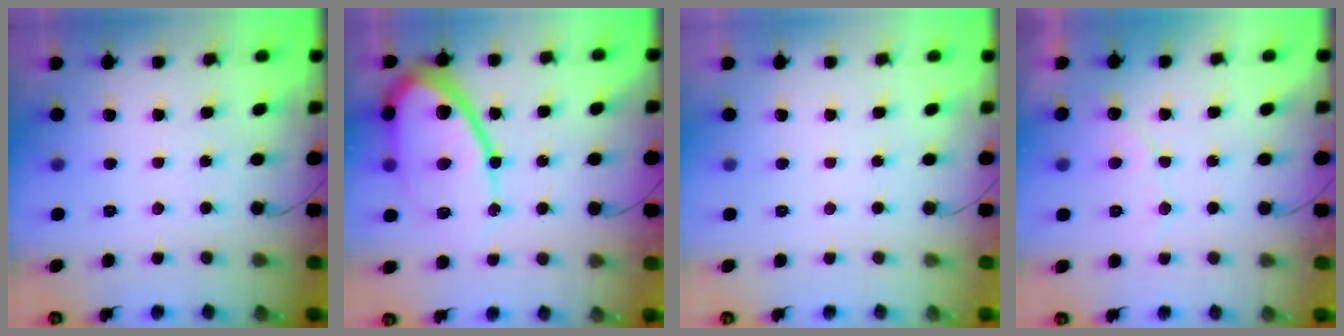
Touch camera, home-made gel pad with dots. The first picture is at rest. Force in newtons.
{"total": 16.3, "press": 16.2, "slide": 1.9}
{"total": 0.0}
{"total": 5.2, "press": 5.2, "slide": 0.4}